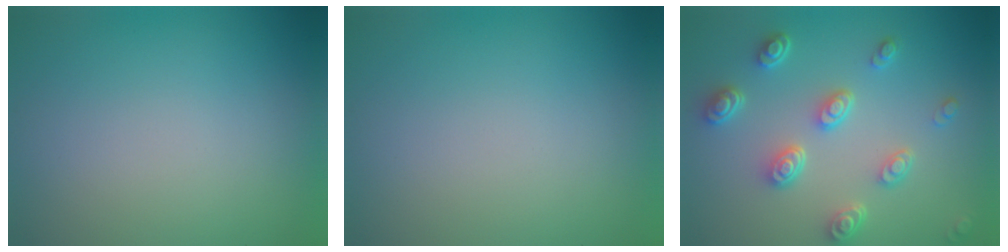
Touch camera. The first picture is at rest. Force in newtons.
{"total": 0.0}
{"total": 4.9, "press": 3.9, "slide": 3.0}